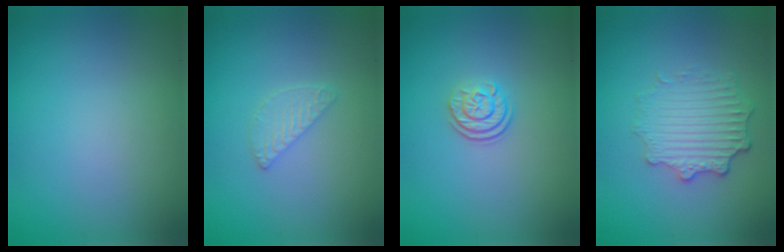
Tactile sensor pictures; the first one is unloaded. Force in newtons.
{"total": 1.5, "press": 1.5, "slide": 0.2}
{"total": 2.4, "press": 1.8, "slide": 1.6}
{"total": 3.7, "press": 2.9, "slide": 2.3}